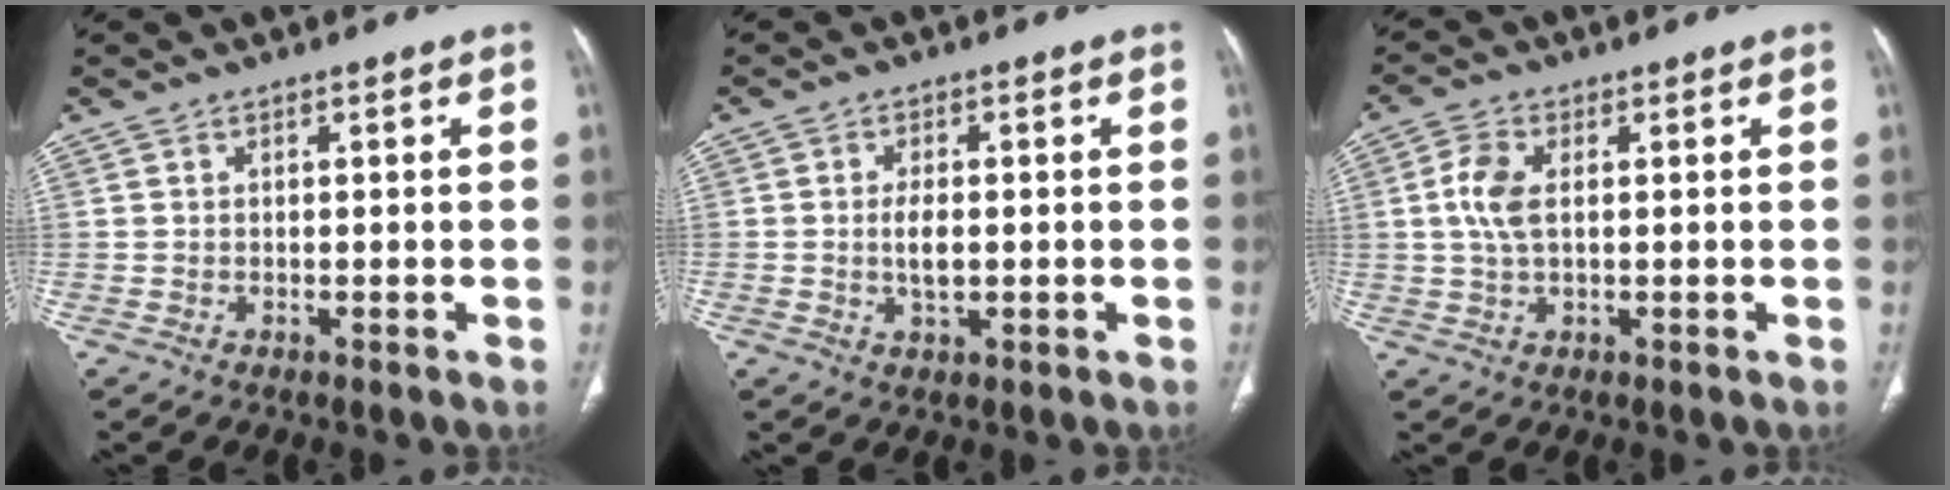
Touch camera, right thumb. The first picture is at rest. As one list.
[{"total": 3.8, "force": [-0.2, 1.9, 3.2], "torque": [-0.057, -0.002, -0.002]}, {"total": 5.8, "force": [0.8, 3.1, 4.8], "torque": [-0.118, 0.009, 0.016]}]